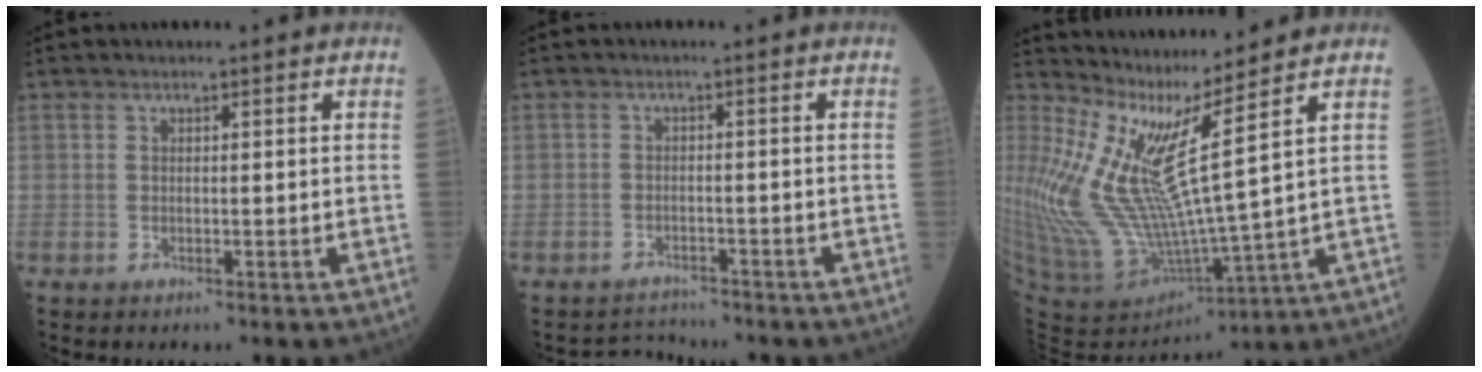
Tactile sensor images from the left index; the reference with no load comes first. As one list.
[{"total": 3.0, "force": [-2.7, 0.1, -1.2], "torque": [0.022, -0.010, -0.043]}, {"total": 11.5, "force": [6.5, -1.8, 9.2], "torque": [-0.196, -0.035, 0.145]}]